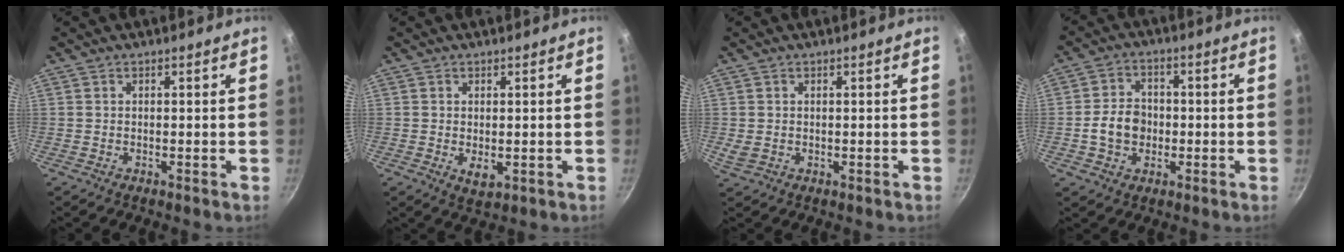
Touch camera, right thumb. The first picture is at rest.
{"total": 2.8, "force": [-0.3, 1.5, 2.3], "torque": [-0.037, -0.011, -0.001]}
{"total": 1.7, "force": [0.1, 1.2, 1.2], "torque": [-0.021, -0.001, 0.010]}
{"total": 7.2, "force": [-1.1, 5.8, 4.1], "torque": [-0.048, 0.017, -0.025]}